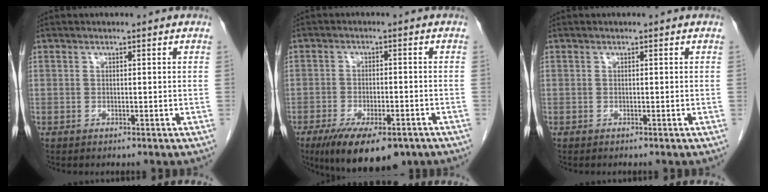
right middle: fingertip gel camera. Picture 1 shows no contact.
{"total": 12.1, "force": [-8.3, 4.3, 7.7], "torque": [-0.122, -0.012, -0.125]}
{"total": 0.0}